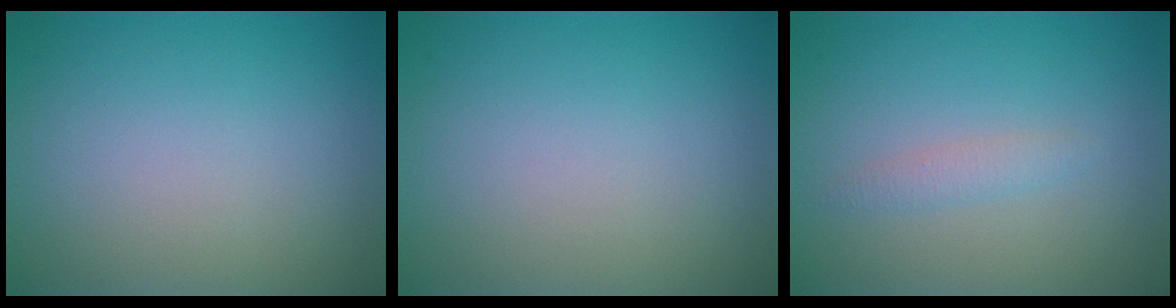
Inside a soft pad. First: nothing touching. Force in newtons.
{"total": 0.0}
{"total": 1.2, "press": 1.2, "slide": 0.0}